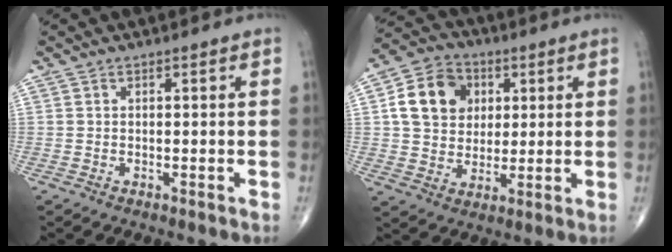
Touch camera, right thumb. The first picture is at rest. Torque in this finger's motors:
{"motor_torque": [0.47, 2.41, 0.44, -0.27, 0.36]}